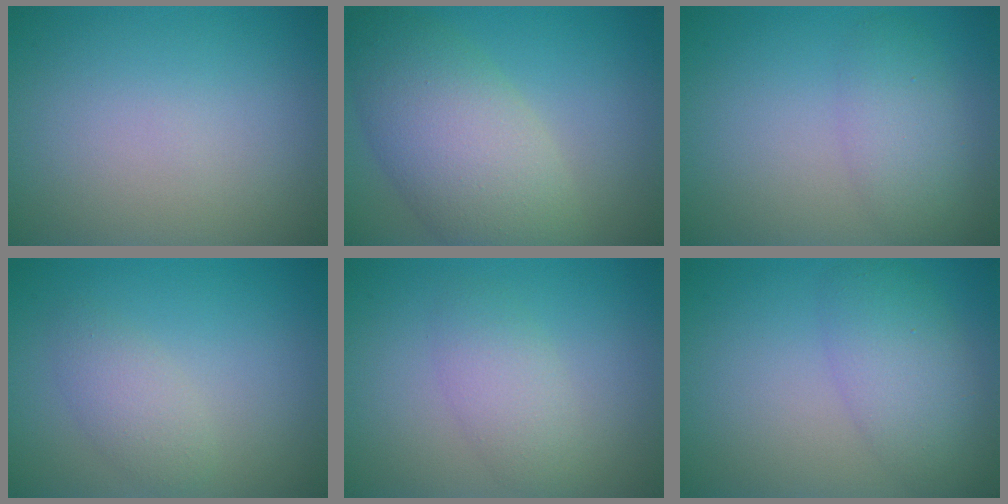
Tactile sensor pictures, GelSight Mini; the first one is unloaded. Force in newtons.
{"total": 7.9, "press": 7.9, "slide": 0.6}
{"total": 3.0, "press": 3.0, "slide": 0.1}
{"total": 2.1, "press": 2.1, "slide": 0.2}
{"total": 2.6, "press": 2.6, "slide": 0.1}
{"total": 4.2, "press": 4.2, "slide": 0.2}